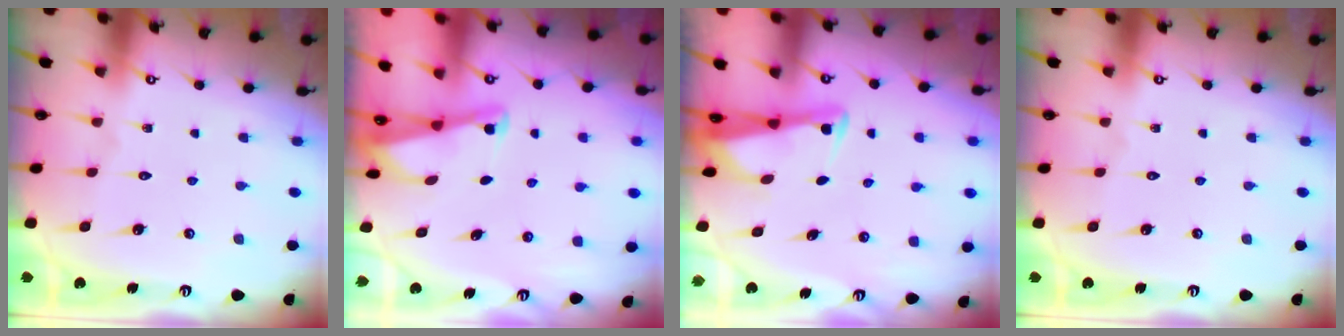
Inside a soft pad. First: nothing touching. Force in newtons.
{"total": 2.1, "press": 2.0, "slide": 0.3}
{"total": 2.7, "press": 2.7, "slide": 0.3}
{"total": 0.0}